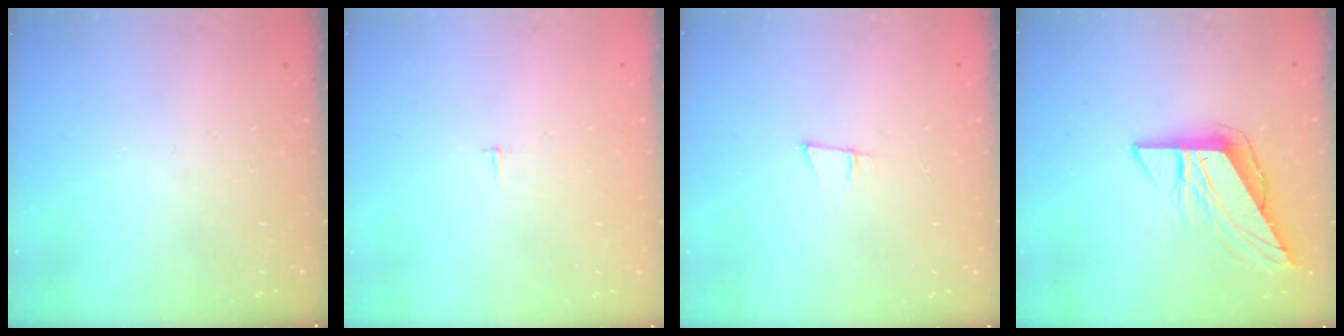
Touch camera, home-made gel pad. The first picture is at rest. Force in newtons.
{"total": 2.1, "press": 2.1, "slide": 0.2}
{"total": 5.7, "press": 4.9, "slide": 2.8}
{"total": 9.3, "press": 9.3, "slide": 0.5}